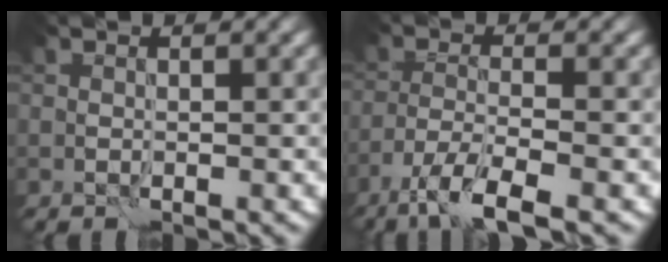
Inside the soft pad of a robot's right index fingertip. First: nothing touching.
{"total": 5.6, "force": [-3.8, 1.2, 3.9], "torque": [-0.073, -0.007, -0.074]}